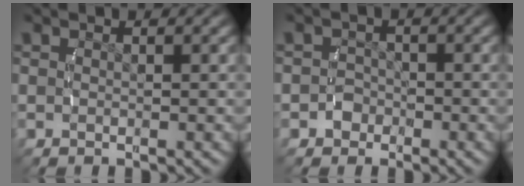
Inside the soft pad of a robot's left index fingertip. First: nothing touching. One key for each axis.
{"total": 1.9, "fx": -1.2, "fy": 1.5, "fz": 0.1, "tx": 0.001, "ty": -0.009, "tz": -0.018}